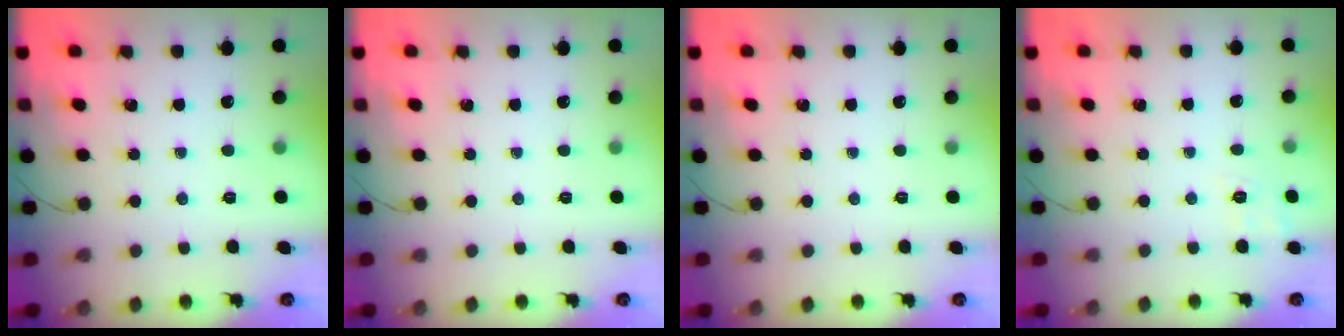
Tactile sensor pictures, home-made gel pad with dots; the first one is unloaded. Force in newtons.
{"total": 0.0}
{"total": 0.0}
{"total": 2.9, "press": 2.1, "slide": 2.0}